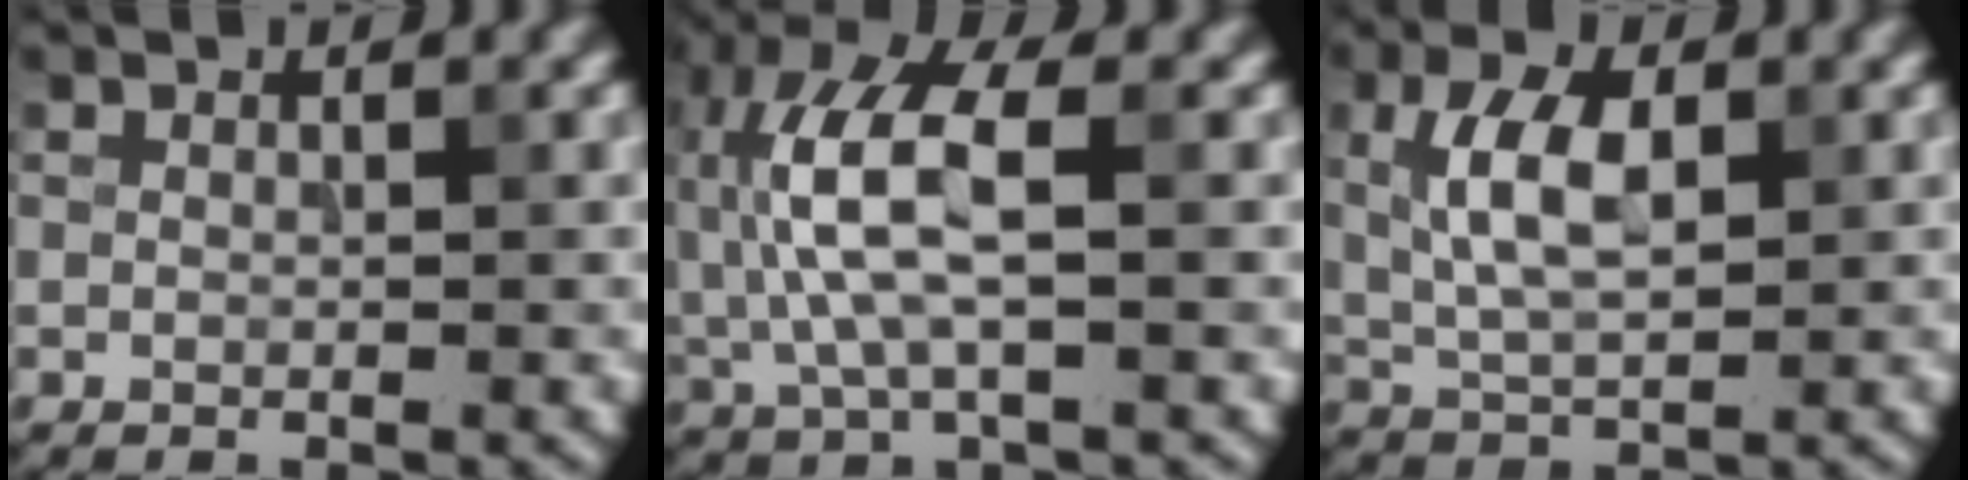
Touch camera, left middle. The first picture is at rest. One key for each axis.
{"total": 7.5, "fx": 0.4, "fy": 2.9, "fz": 6.9, "tx": -0.161, "ty": 0.016, "tz": 0.005}
{"total": 5.4, "fx": 1.0, "fy": 2.6, "fz": 4.6, "tx": -0.097, "ty": 0.006, "tz": 0.021}